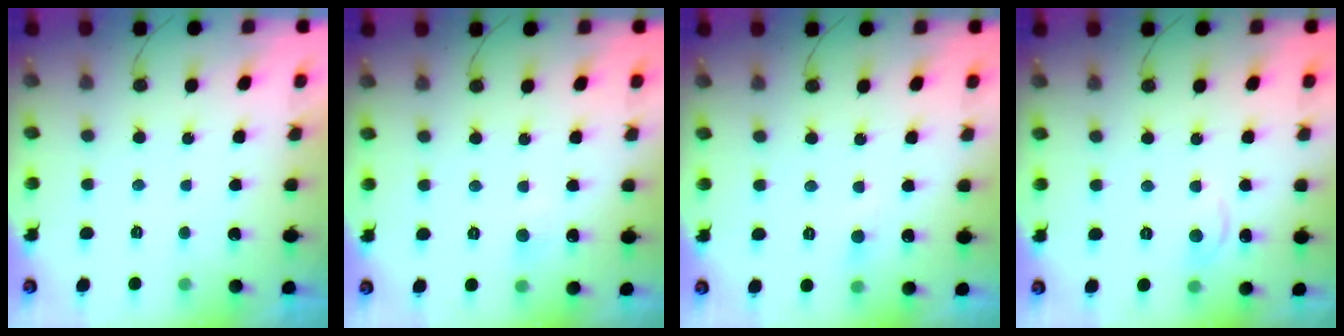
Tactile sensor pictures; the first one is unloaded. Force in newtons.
{"total": 5.4, "press": 5.3, "slide": 0.8}
{"total": 4.3, "press": 4.2, "slide": 0.6}
{"total": 3.0, "press": 3.0, "slide": 0.4}